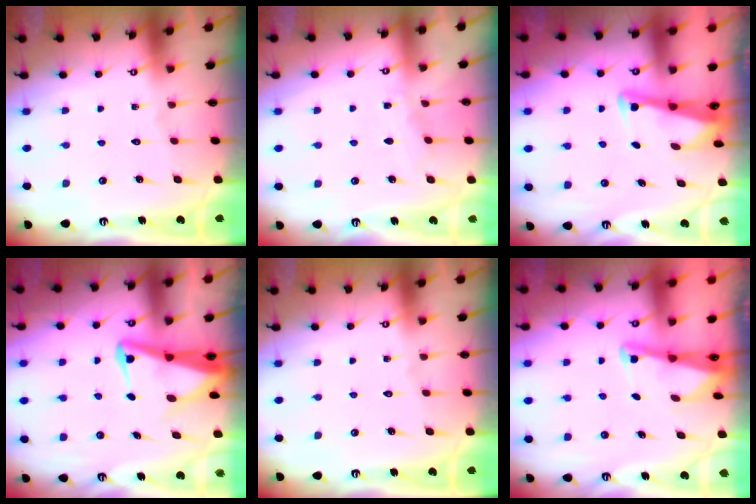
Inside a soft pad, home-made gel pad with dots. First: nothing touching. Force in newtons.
{"total": 3.7, "press": 3.6, "slide": 0.5}
{"total": 3.1, "press": 3.1, "slide": 0.3}
{"total": 4.8, "press": 4.7, "slide": 0.6}
{"total": 0.0}
{"total": 2.2, "press": 2.2, "slide": 0.3}